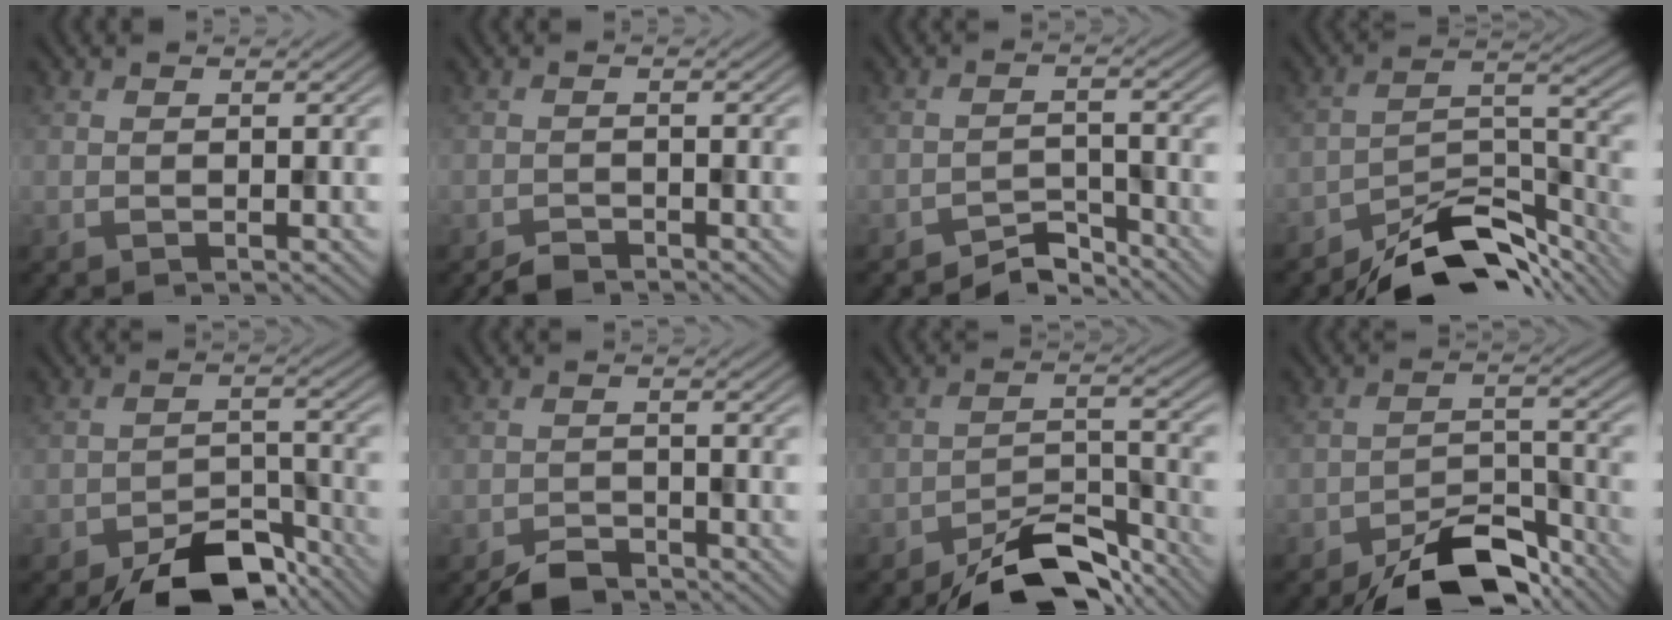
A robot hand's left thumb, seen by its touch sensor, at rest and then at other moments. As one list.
[{"total": 1.7, "force": [-1.5, 0.4, 0.4], "torque": [-0.007, 0.002, -0.032]}, {"total": 3.6, "force": [-3.4, 0.7, 0.9], "torque": [-0.012, 0.007, -0.066]}, {"total": 10.5, "force": [-8.7, 3.1, 5.0], "torque": [-0.070, 0.004, -0.157]}, {"total": 8.7, "force": [-6.5, 3.8, 4.4], "torque": [-0.062, -0.007, -0.109]}, {"total": 3.3, "force": [-2.9, 1.1, 1.1], "torque": [-0.019, -0.001, -0.056]}, {"total": 8.7, "force": [-6.9, 2.8, 4.5], "torque": [-0.068, 0.008, -0.124]}, {"total": 9.1, "force": [-7.0, 3.4, 4.7], "torque": [-0.067, 0.004, -0.125]}]